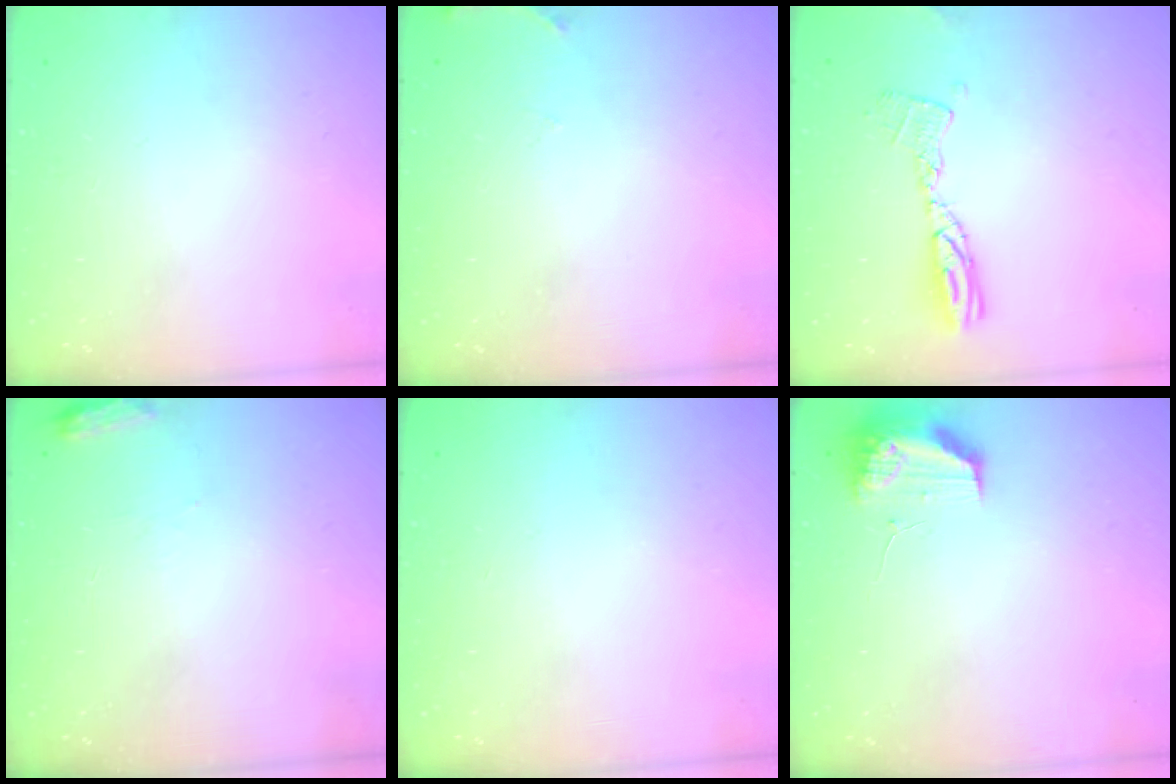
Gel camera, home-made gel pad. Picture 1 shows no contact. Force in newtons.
{"total": 5.6, "press": 5.4, "slide": 1.3}
{"total": 9.7, "press": 9.6, "slide": 0.9}
{"total": 4.2, "press": 4.2, "slide": 0.5}
{"total": 0.0}
{"total": 9.7, "press": 9.6, "slide": 1.5}